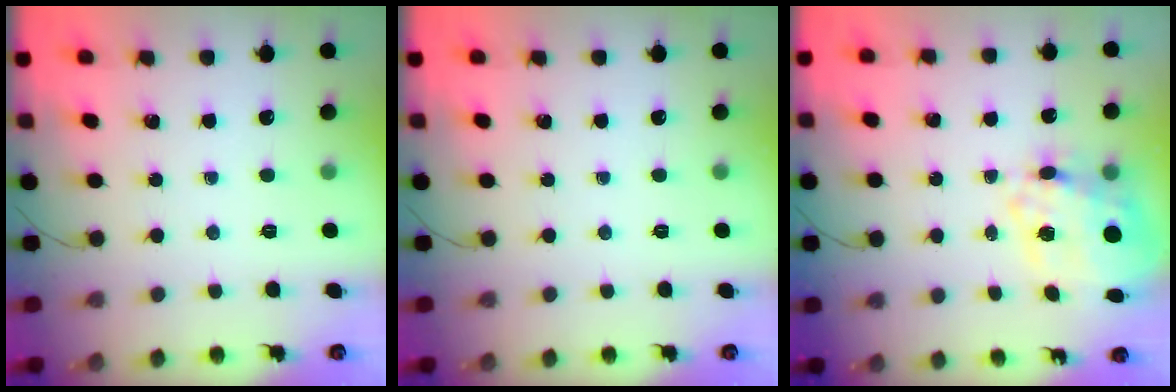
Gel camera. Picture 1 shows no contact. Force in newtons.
{"total": 0.0}
{"total": 17.0, "press": 16.6, "slide": 3.6}